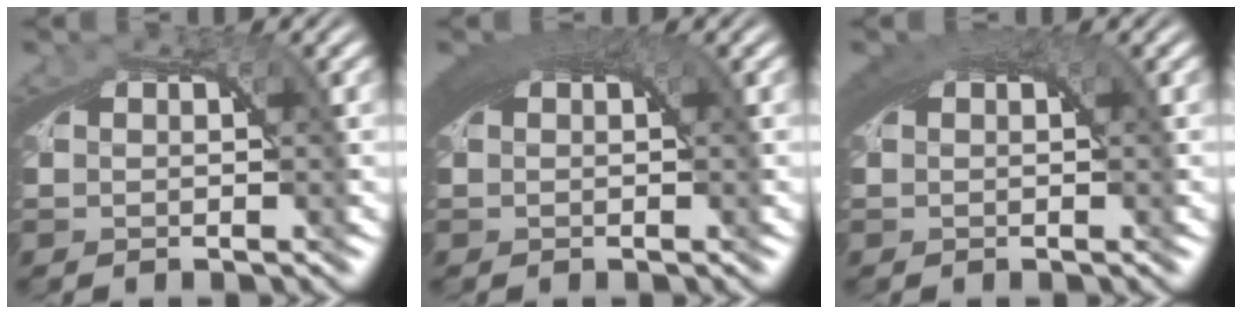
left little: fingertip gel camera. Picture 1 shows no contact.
{"total": 4.3, "force": [1.8, 1.5, 3.6], "torque": [-0.050, 0.014, 0.022]}
{"total": 3.2, "force": [1.5, 1.0, 2.6], "torque": [-0.038, 0.012, 0.021]}